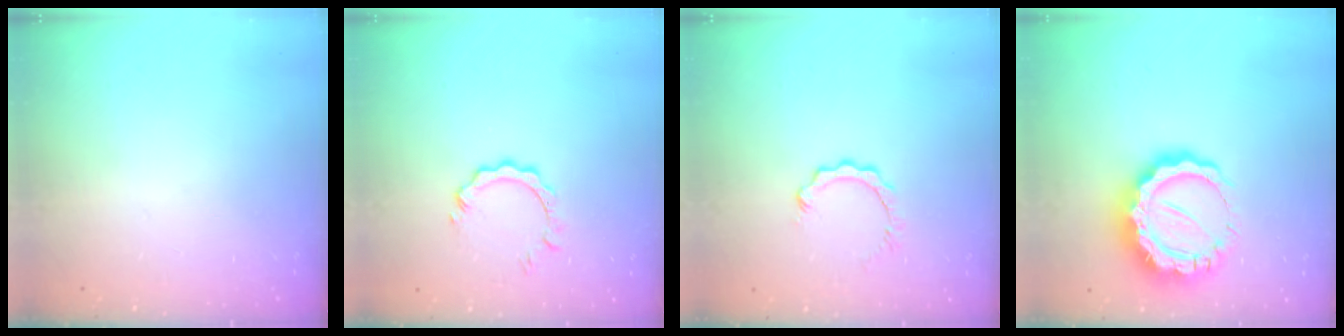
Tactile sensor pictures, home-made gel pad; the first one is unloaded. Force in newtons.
{"total": 4.8, "press": 4.8, "slide": 0.5}
{"total": 2.6, "press": 2.6, "slide": 0.3}
{"total": 15.7, "press": 15.6, "slide": 1.5}